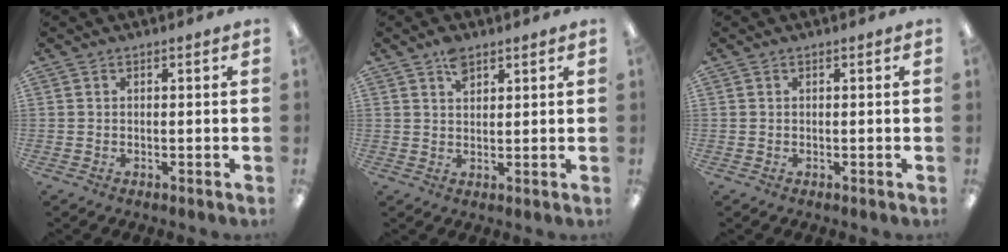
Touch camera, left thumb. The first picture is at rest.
{"total": 4.0, "force": [2.7, 2.1, 2.0], "torque": [-0.031, -0.007, 0.046]}
{"total": 0.0}